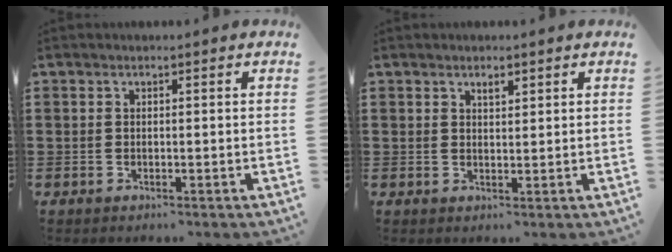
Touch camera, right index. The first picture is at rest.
{"total": 1.4, "force": [1.0, 0.5, 0.8], "torque": [-0.018, 0.003, 0.018]}